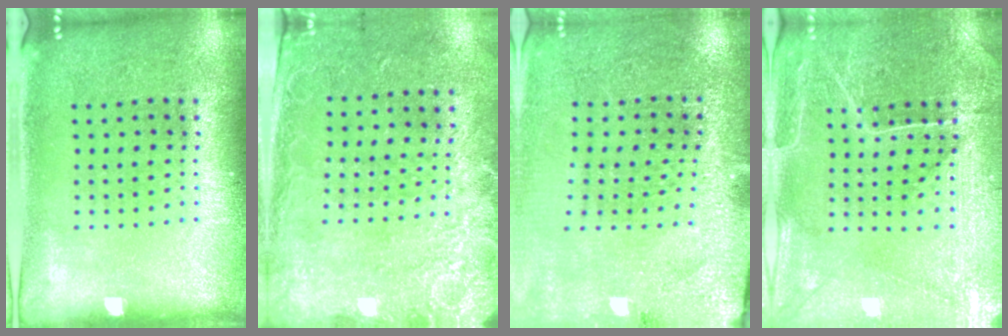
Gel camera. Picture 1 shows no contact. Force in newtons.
{"total": 2.7, "press": 2.0, "slide": 1.8}
{"total": 2.8, "press": 2.8, "slide": 0.1}
{"total": 1.1, "press": 1.0, "slide": 0.4}